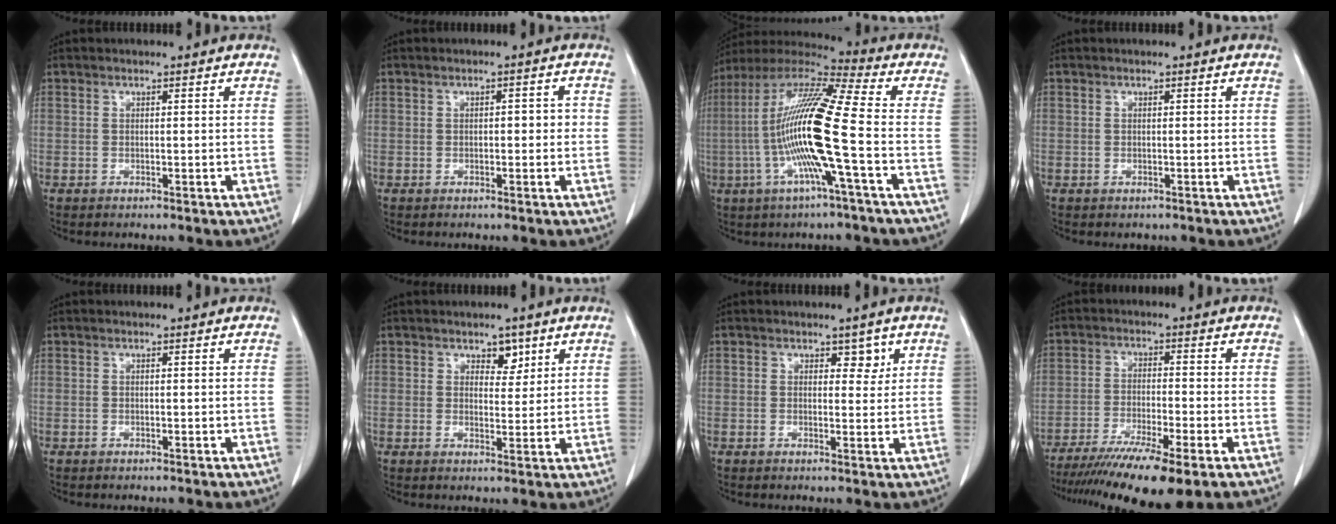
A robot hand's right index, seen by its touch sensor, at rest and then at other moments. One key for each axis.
{"total": 1.8, "fx": -0.1, "fy": 0.9, "fz": 1.6, "tx": -0.017, "ty": 0.008, "tz": -0.001}
{"total": 17.0, "fx": -3.0, "fy": -0.1, "fz": 16.8, "tx": -0.332, "ty": 0.002, "tz": -0.072}
{"total": 0.7, "fx": -0.3, "fy": 0.6, "fz": 0.0, "tx": -0.003, "ty": 0.005, "tz": -0.002}
{"total": 0.0}
{"total": 3.0, "fx": 1.9, "fy": 1.7, "fz": 1.5, "tx": -0.015, "ty": -0.002, "tz": 0.030}
{"total": 2.3, "fx": 1.3, "fy": 1.4, "fz": 1.3, "tx": -0.008, "ty": -0.001, "tz": 0.018}
{"total": 13.9, "fx": -10.0, "fy": 1.0, "fz": 9.6, "tx": -0.156, "ty": -0.033, "tz": -0.163}